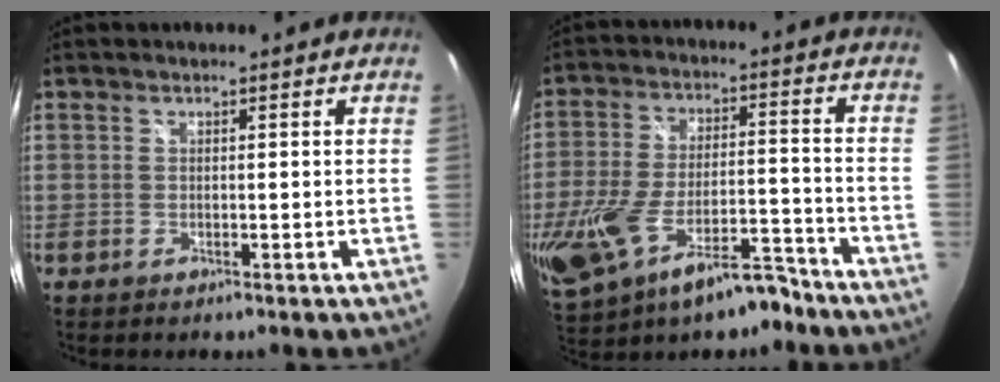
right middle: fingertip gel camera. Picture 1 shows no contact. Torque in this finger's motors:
{"motor_torque": [2.12, -0.02, 0.80, 0.17]}